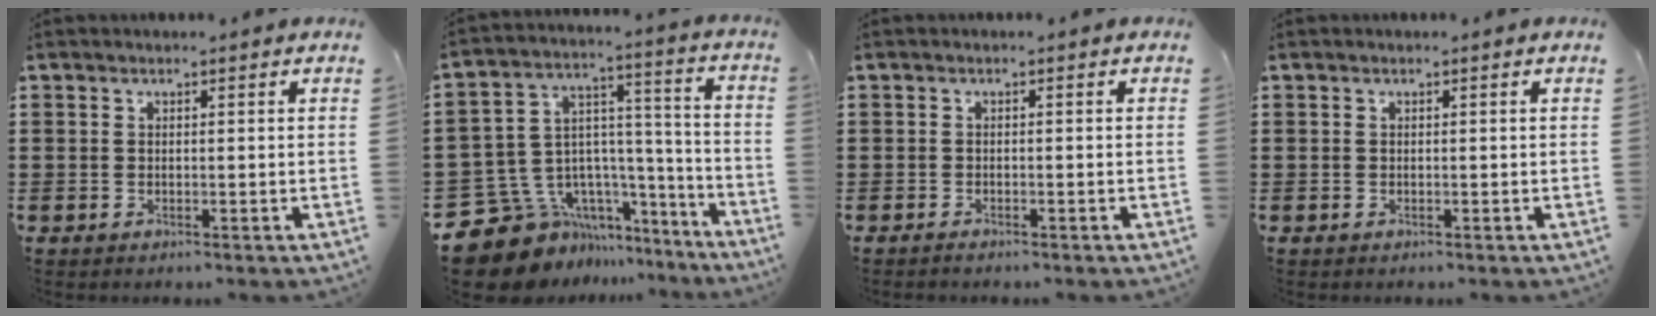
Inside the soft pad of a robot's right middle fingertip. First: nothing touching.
{"total": 10.6, "force": [-8.1, 6.3, 2.5], "torque": [-0.084, -0.001, -0.149]}
{"total": 0.6, "force": [-0.6, 0.1, 0.2], "torque": [-0.006, -0.003, -0.011]}
{"total": 0.0}